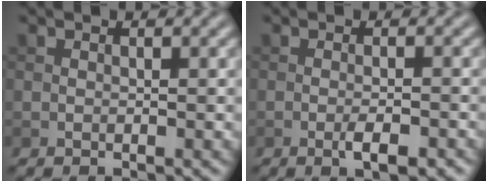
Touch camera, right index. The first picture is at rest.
{"total": 2.6, "force": [-1.4, 0.6, 2.2], "torque": [-0.039, -0.001, -0.023]}